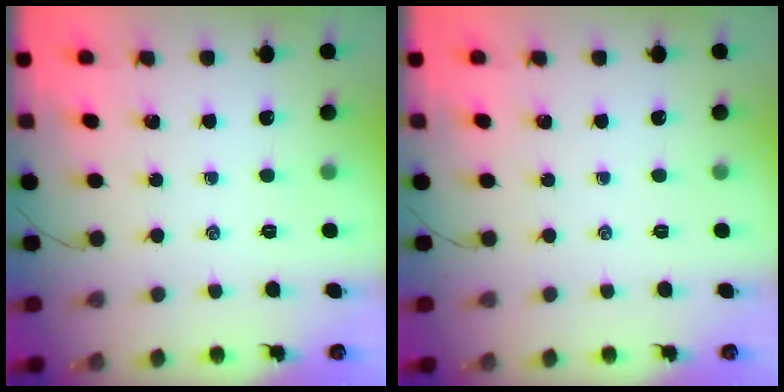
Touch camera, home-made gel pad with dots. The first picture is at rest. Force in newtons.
{"total": 0.0}